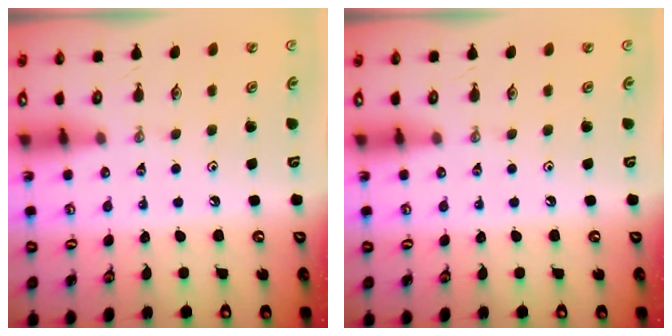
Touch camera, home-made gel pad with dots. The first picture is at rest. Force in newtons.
{"total": 0.0}